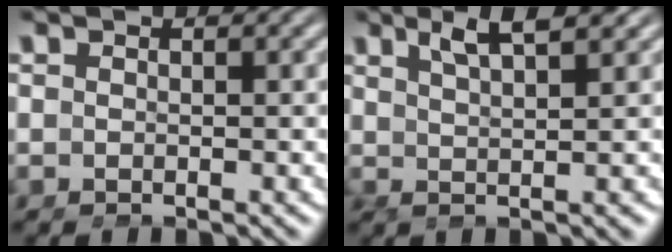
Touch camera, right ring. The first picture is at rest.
{"total": 4.1, "force": [2.7, -0.6, 3.0], "torque": [-0.037, 0.018, 0.044]}